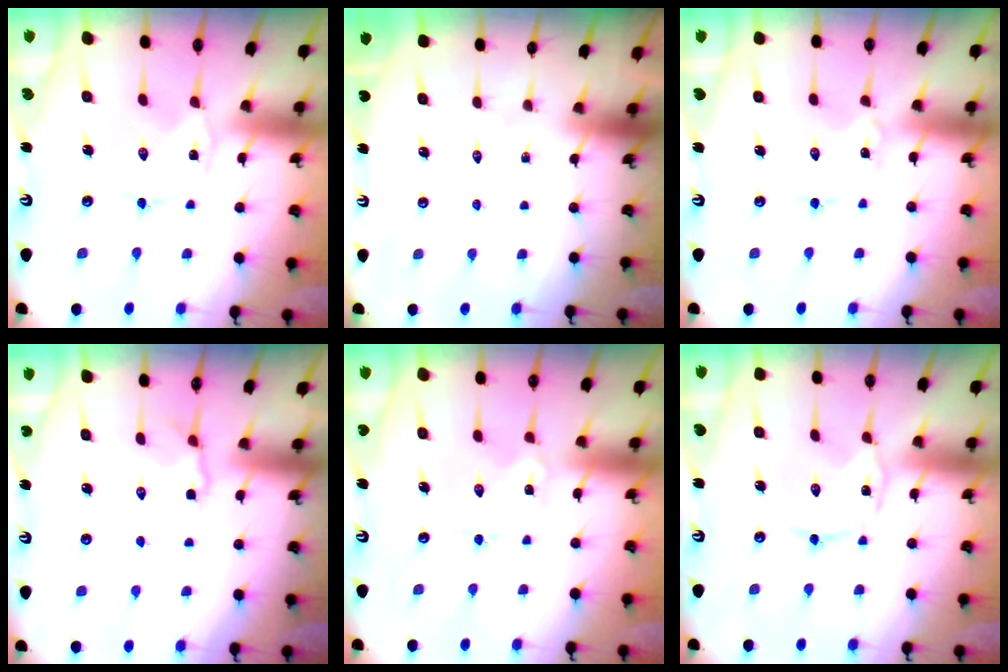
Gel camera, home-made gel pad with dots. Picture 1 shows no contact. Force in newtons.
{"total": 0.0}
{"total": 0.0}
{"total": 2.5, "press": 1.9, "slide": 1.6}
{"total": 0.7, "press": 0.7, "slide": 0.2}
{"total": 0.0}